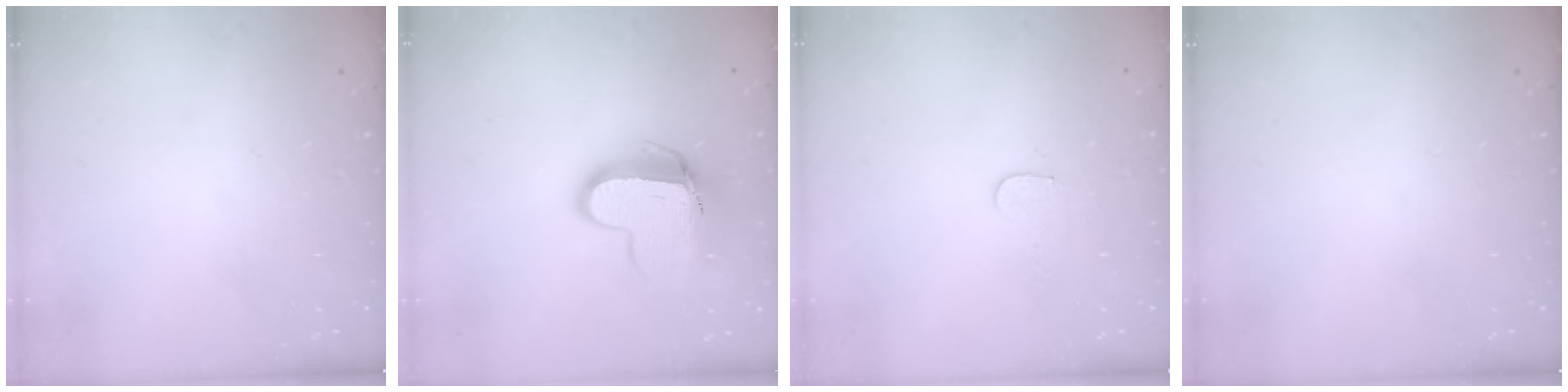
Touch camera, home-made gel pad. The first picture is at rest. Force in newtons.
{"total": 12.4, "press": 12.4, "slide": 1.2}
{"total": 4.5, "press": 4.5, "slide": 0.4}
{"total": 0.0}